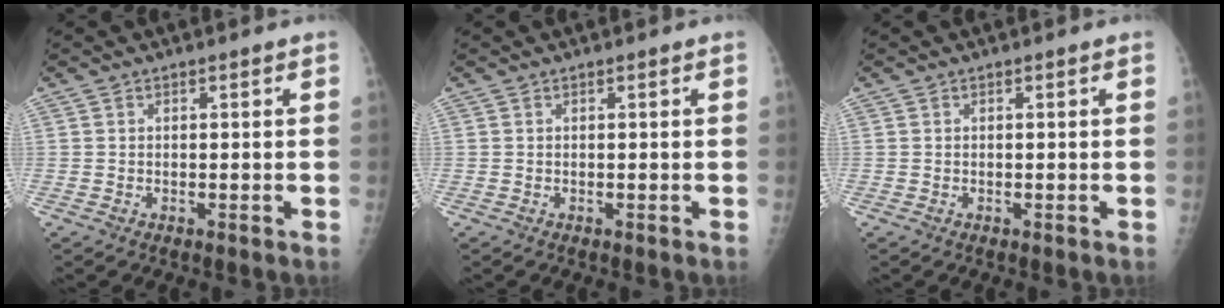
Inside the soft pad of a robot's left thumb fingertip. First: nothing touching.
{"total": 0.0}
{"total": 0.0}